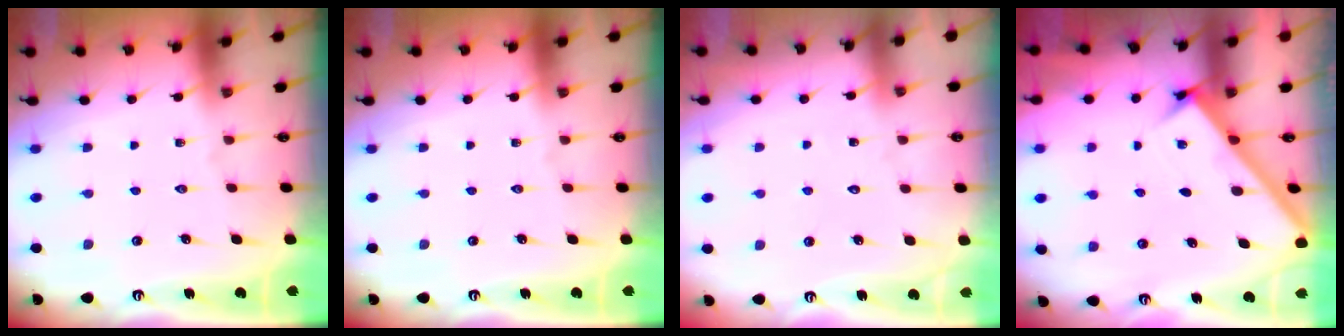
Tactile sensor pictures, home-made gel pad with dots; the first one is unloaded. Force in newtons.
{"total": 0.0}
{"total": 4.8, "press": 4.8, "slide": 0.4}
{"total": 2.8, "press": 2.8, "slide": 0.4}